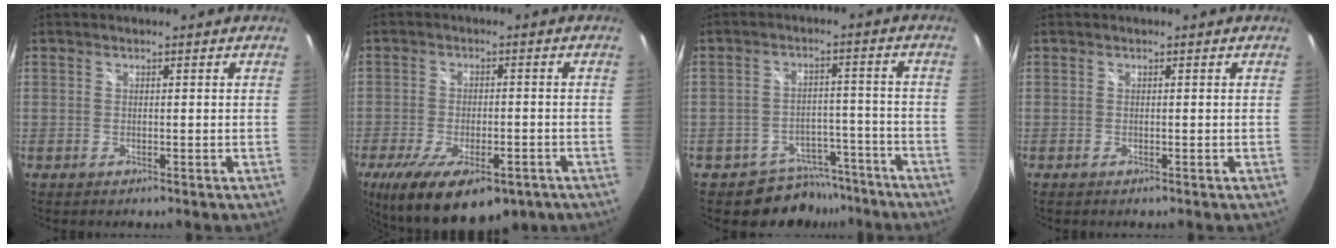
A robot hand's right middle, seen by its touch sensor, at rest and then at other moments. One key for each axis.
{"total": 17.6, "fx": -10.7, "fy": 7.4, "fz": 11.9, "tx": -0.234, "ty": -0.047, "tz": -0.155}
{"total": 9.0, "fx": -7.3, "fy": 5.2, "fz": 0.7, "tx": -0.016, "ty": 0.025, "tz": -0.090}
{"total": 0.0}